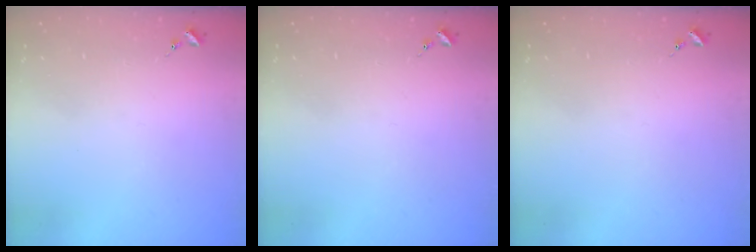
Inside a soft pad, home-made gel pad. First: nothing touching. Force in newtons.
{"total": 0.0}
{"total": 0.0}